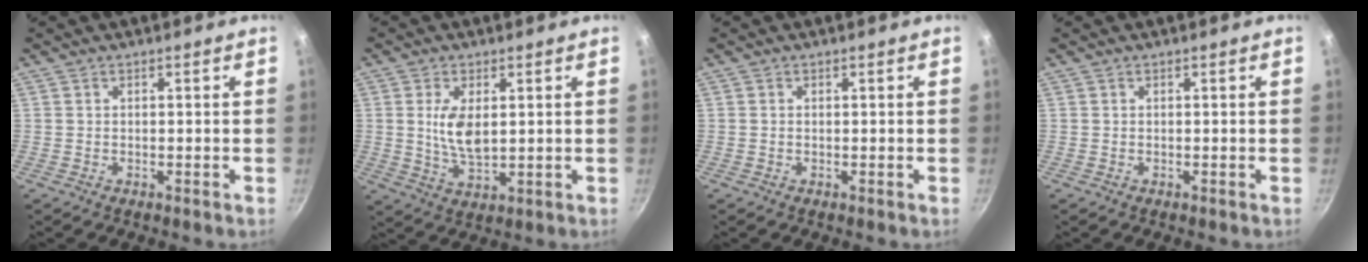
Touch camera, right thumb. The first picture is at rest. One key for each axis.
{"total": 7.0, "fx": 1.3, "fy": 3.5, "fz": 6.0, "tx": -0.110, "ty": -0.017, "tz": 0.030}
{"total": 0.0}
{"total": 0.0}